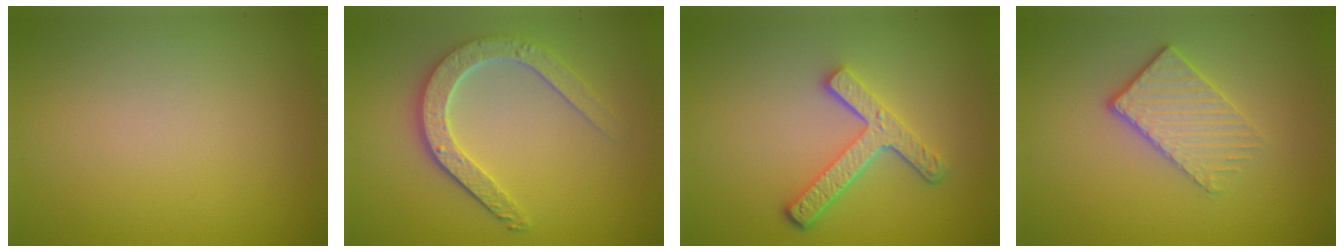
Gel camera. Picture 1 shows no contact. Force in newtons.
{"total": 4.7, "press": 3.7, "slide": 2.9}
{"total": 4.2, "press": 3.3, "slide": 2.7}
{"total": 3.2, "press": 2.8, "slide": 1.5}